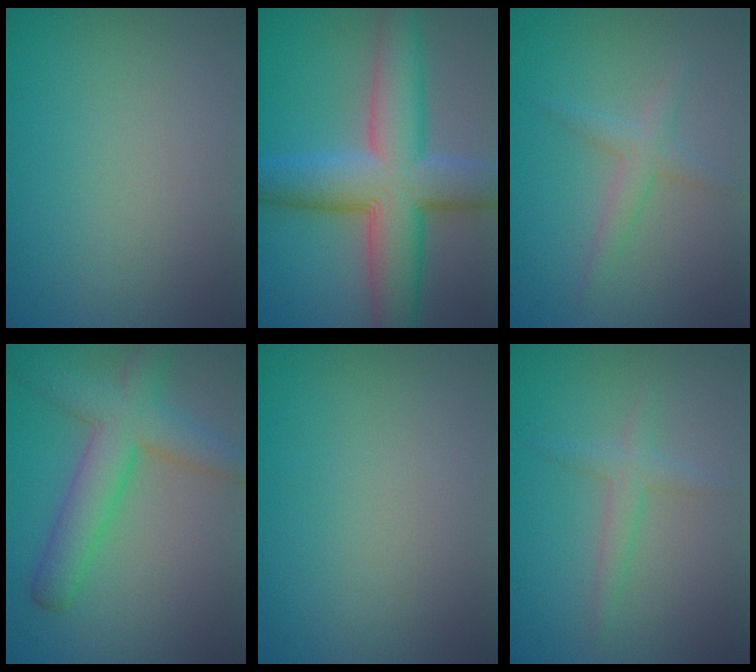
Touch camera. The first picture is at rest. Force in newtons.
{"total": 11.0, "press": 11.0, "slide": 0.3}
{"total": 2.2, "press": 2.2, "slide": 0.1}
{"total": 6.3, "press": 6.3, "slide": 0.3}
{"total": 0.0}
{"total": 1.9, "press": 1.9, "slide": 0.1}